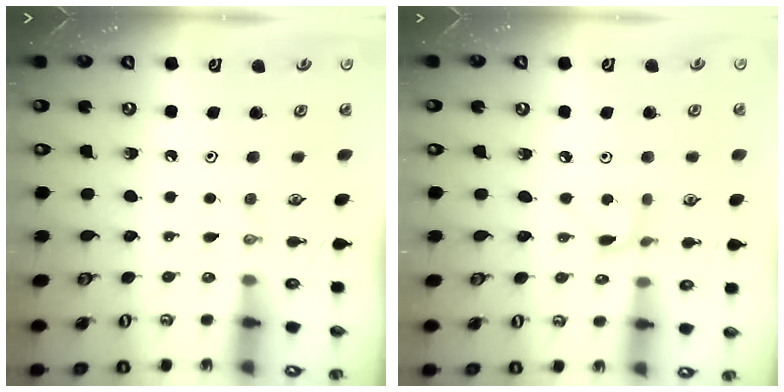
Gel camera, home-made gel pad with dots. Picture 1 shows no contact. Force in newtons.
{"total": 2.7, "press": 2.7, "slide": 0.3}